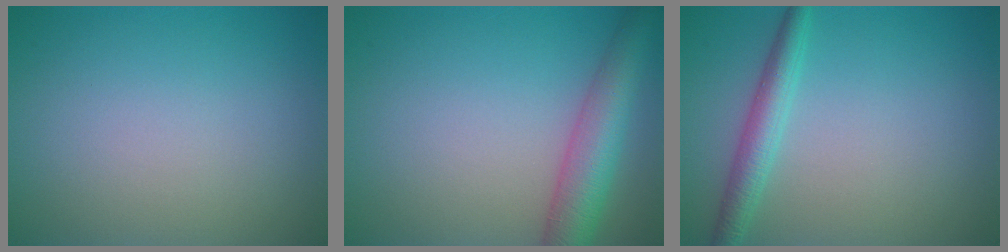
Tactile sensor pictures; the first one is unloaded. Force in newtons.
{"total": 5.6, "press": 5.6, "slide": 0.2}
{"total": 2.7, "press": 2.7, "slide": 0.1}